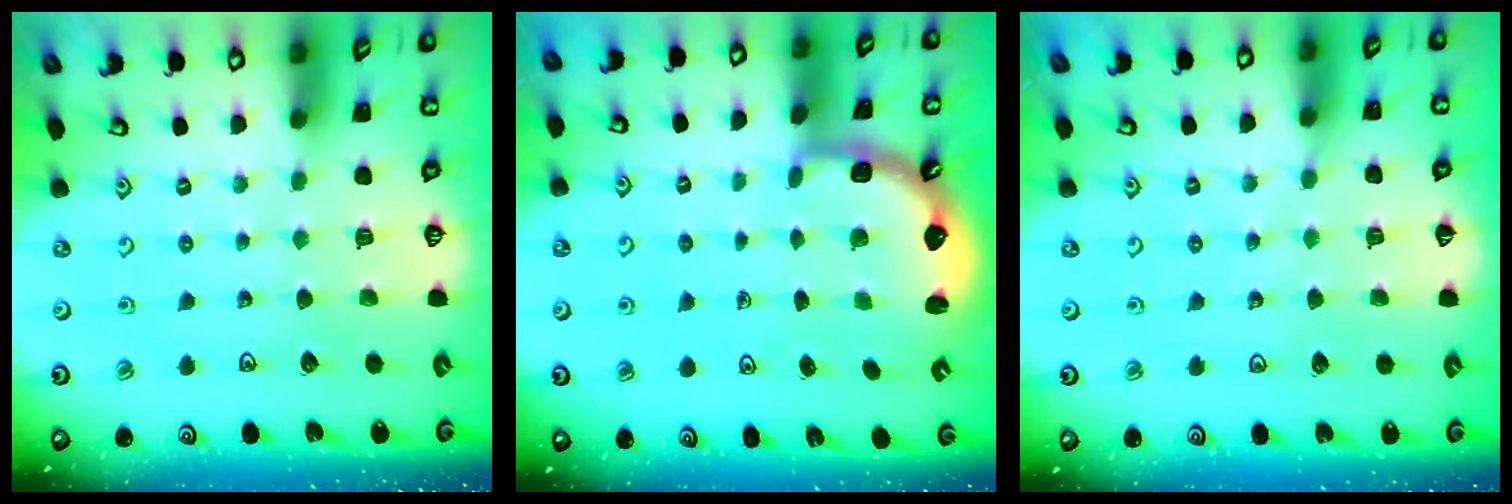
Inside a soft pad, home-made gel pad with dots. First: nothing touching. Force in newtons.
{"total": 2.8, "press": 2.2, "slide": 1.8}
{"total": 3.5, "press": 3.5, "slide": 0.4}